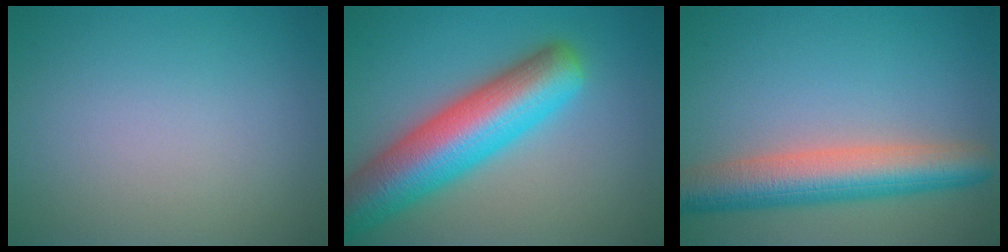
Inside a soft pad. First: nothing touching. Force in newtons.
{"total": 10.4, "press": 10.4, "slide": 0.4}
{"total": 7.1, "press": 7.1, "slide": 0.4}